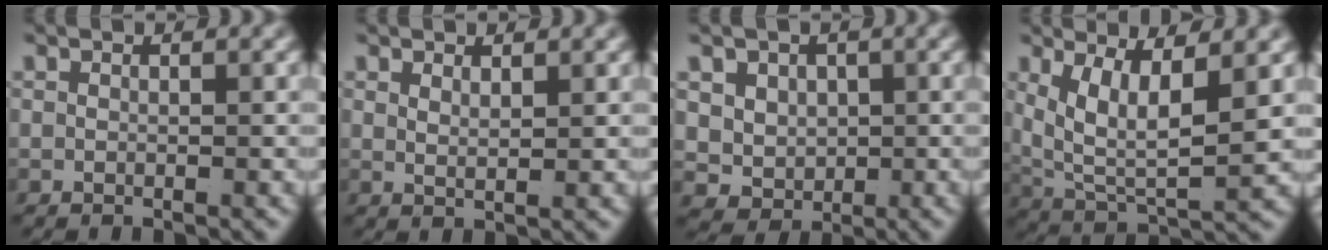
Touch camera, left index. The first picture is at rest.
{"total": 1.3, "force": [1.0, -0.5, 0.7], "torque": [-0.012, -0.012, 0.031]}
{"total": 6.0, "force": [0.0, 5.6, 2.2], "torque": [-0.062, -0.044, 0.014]}
{"total": 7.2, "force": [1.6, 4.4, 5.4], "torque": [-0.125, -0.037, 0.044]}